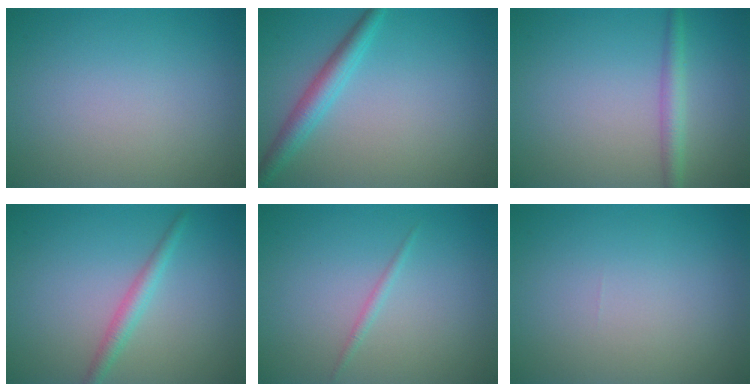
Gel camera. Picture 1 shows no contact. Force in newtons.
{"total": 2.9, "press": 2.9, "slide": 0.1}
{"total": 2.2, "press": 2.2, "slide": 0.1}
{"total": 1.9, "press": 1.9, "slide": 0.0}
{"total": 0.8, "press": 0.8, "slide": 0.0}
{"total": 0.0}